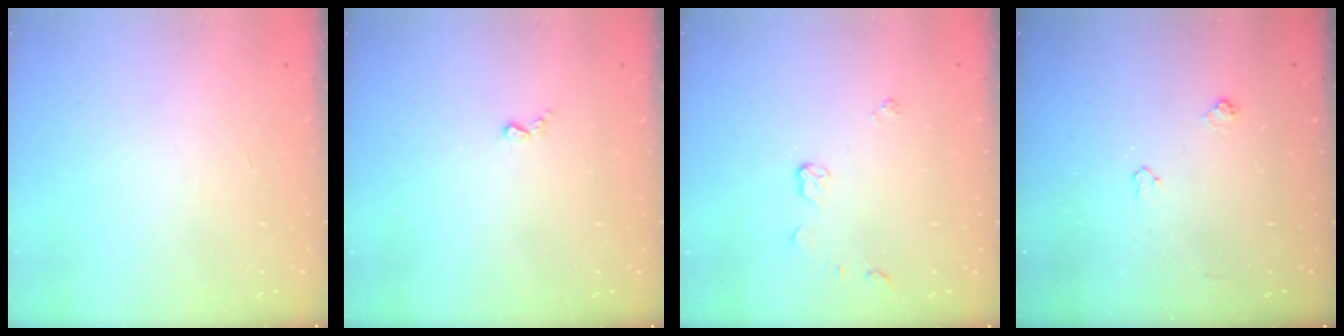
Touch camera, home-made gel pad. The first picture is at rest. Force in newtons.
{"total": 3.0, "press": 2.9, "slide": 0.5}
{"total": 4.7, "press": 4.7, "slide": 0.1}
{"total": 5.0, "press": 5.0, "slide": 0.6}